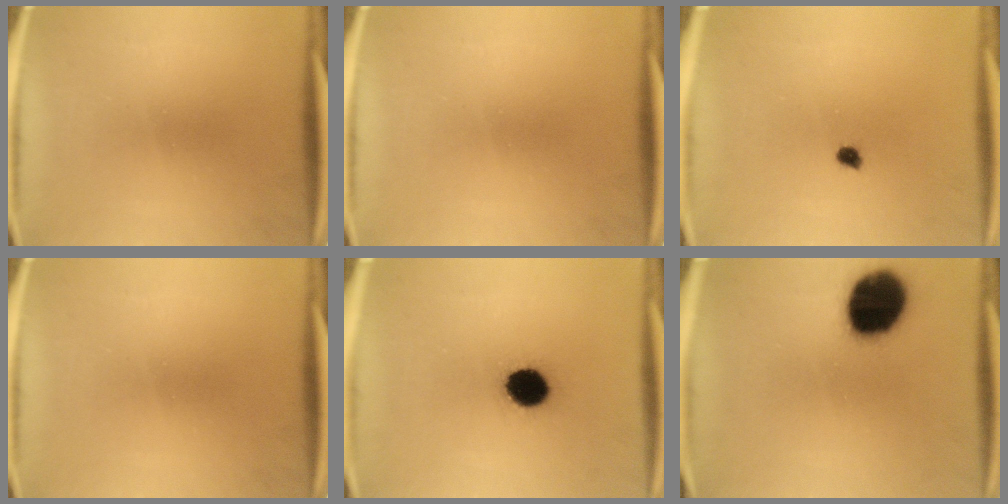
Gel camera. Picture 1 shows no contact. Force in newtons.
{"total": 0.0}
{"total": 1.4}
{"total": 0.0}
{"total": 8.4}
{"total": 19.8}